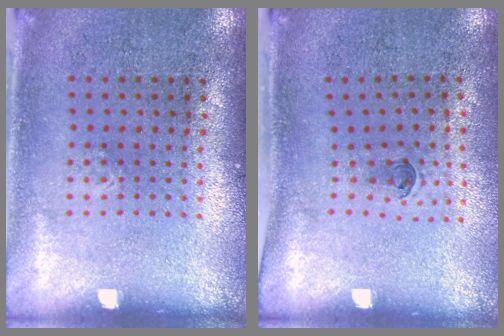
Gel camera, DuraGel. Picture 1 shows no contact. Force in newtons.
{"total": 0.5, "press": 0.3, "slide": 0.4}